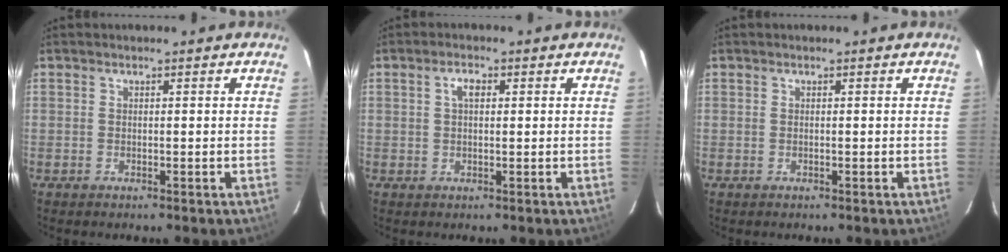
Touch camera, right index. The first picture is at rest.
{"total": 2.4, "force": [0.6, 1.2, 1.9], "torque": [-0.037, 0.009, 0.012]}
{"total": 0.0}